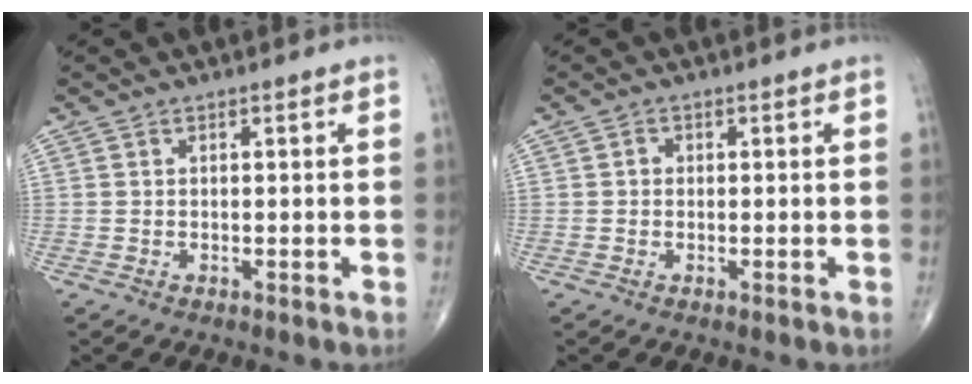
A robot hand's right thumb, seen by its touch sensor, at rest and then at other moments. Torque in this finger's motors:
{"motor_torque": [-0.19, 0.52, 0.43, 0.03, -0.01]}